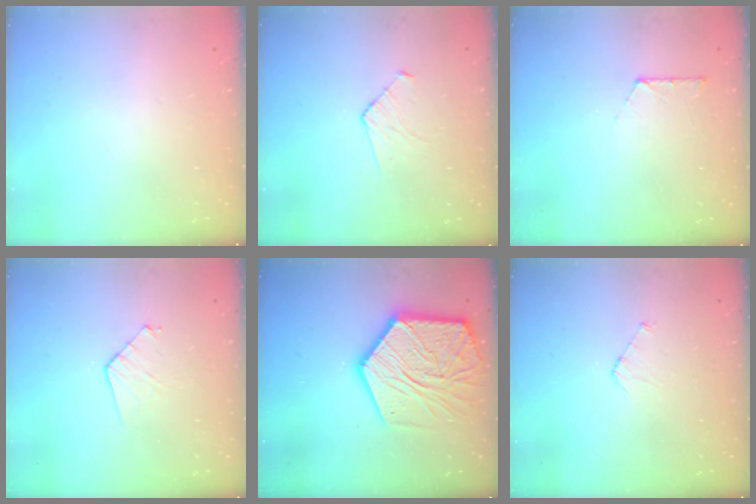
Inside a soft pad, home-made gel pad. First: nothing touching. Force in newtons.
{"total": 4.7, "press": 4.7, "slide": 0.4}
{"total": 4.4, "press": 4.4, "slide": 0.5}
{"total": 5.9, "press": 5.9, "slide": 0.5}
{"total": 21.9, "press": 21.8, "slide": 1.7}
{"total": 3.9, "press": 3.8, "slide": 0.3}